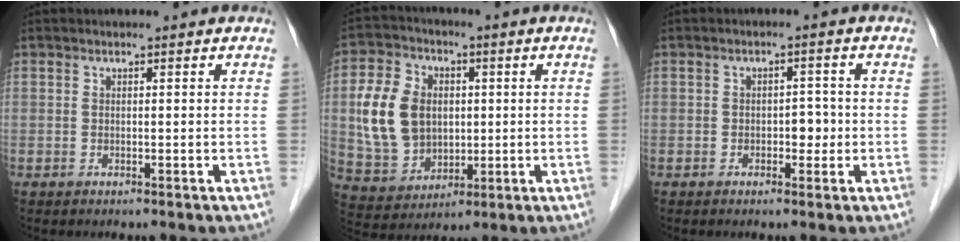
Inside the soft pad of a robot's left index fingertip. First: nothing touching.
{"total": 11.9, "force": [0.9, 9.2, 7.5], "torque": [-0.181, 0.020, 0.029]}
{"total": 2.6, "force": [-0.8, 1.6, 1.8], "torque": [-0.021, 0.005, -0.010]}